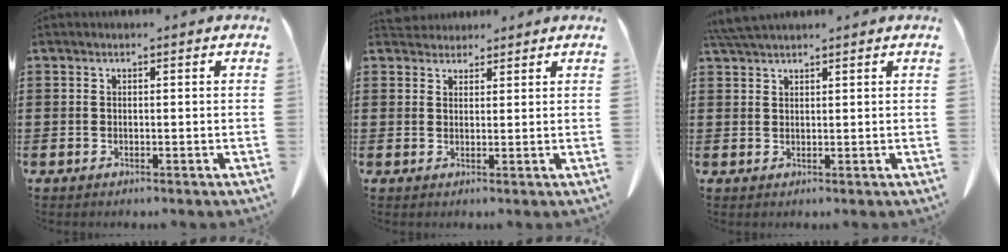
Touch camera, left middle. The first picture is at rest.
{"total": 2.5, "force": [2.4, 0.9, 0.1], "torque": [-0.009, 0.000, 0.045]}
{"total": 3.0, "force": [2.7, 0.3, 1.2], "torque": [-0.031, 0.000, 0.052]}